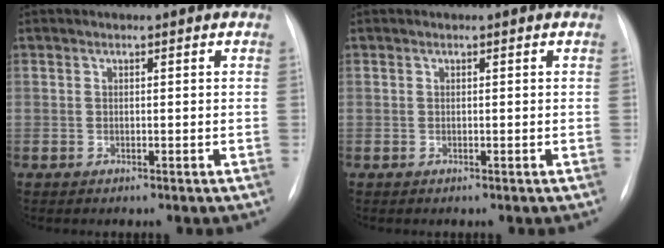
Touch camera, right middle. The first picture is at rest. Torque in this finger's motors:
{"motor_torque": [0.00, 0.00, 0.03, 0.01]}